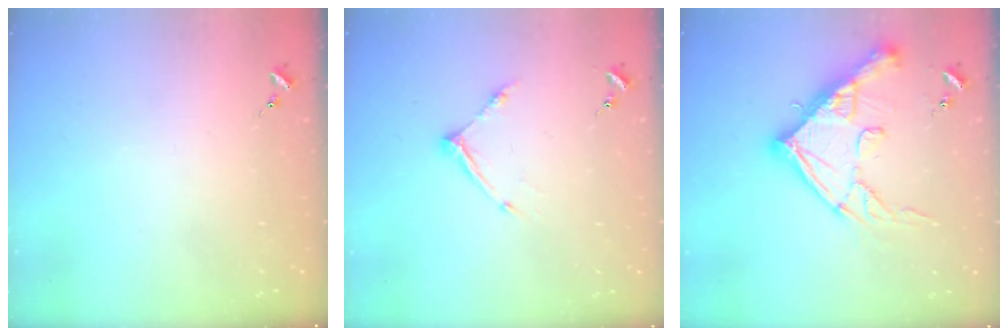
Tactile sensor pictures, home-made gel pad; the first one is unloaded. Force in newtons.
{"total": 8.6, "press": 8.6, "slide": 0.5}
{"total": 19.6, "press": 19.5, "slide": 2.0}